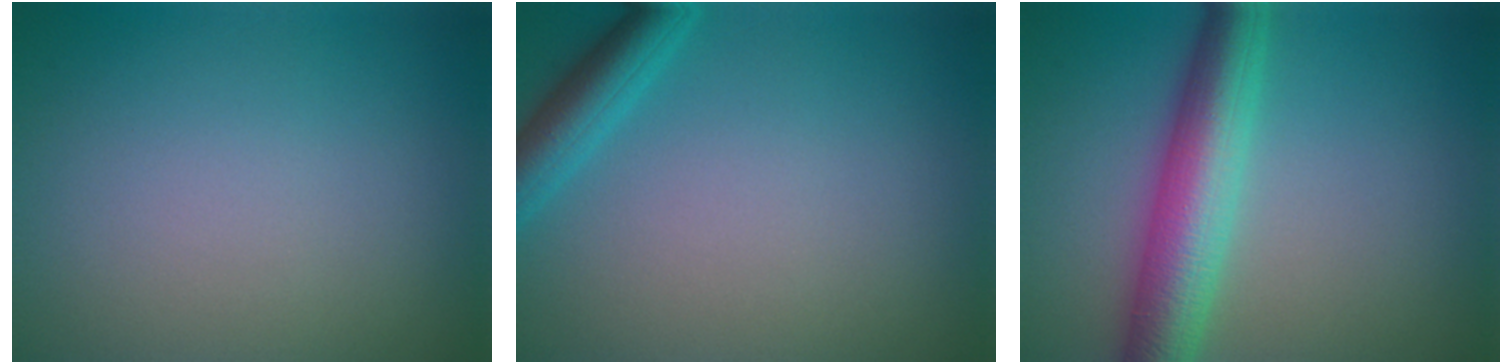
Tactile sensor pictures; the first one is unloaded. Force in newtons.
{"total": 3.2, "press": 3.2, "slide": 0.3}
{"total": 6.7, "press": 6.7, "slide": 0.1}